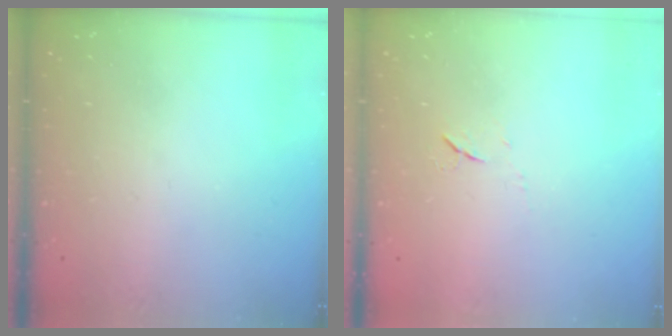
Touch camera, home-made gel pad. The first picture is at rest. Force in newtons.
{"total": 4.6, "press": 4.6, "slide": 0.7}